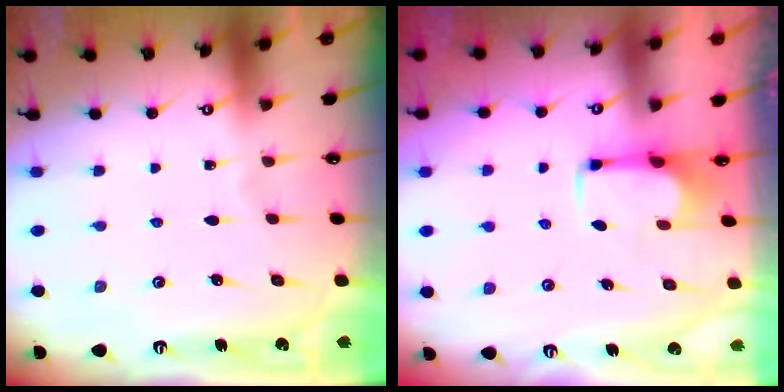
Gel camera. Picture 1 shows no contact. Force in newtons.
{"total": 2.7, "press": 2.6, "slide": 0.9}